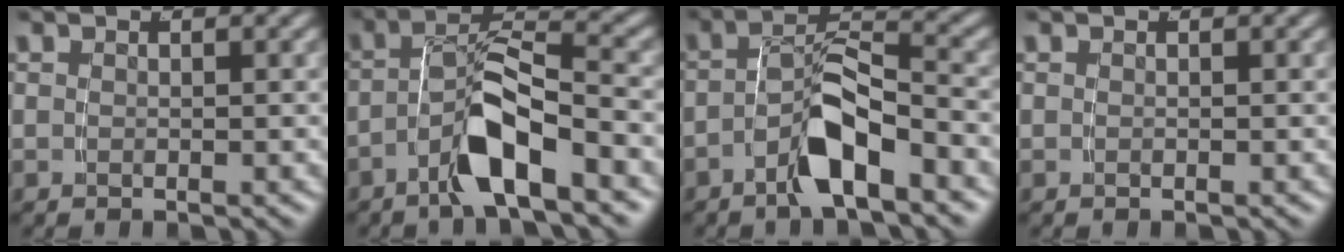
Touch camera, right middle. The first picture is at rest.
{"total": 4.8, "force": [-2.6, 0.9, 3.9], "torque": [-0.066, 0.009, -0.048]}
{"total": 4.5, "force": [-2.8, 0.9, 3.4], "torque": [-0.051, 0.009, -0.050]}
{"total": 0.0}